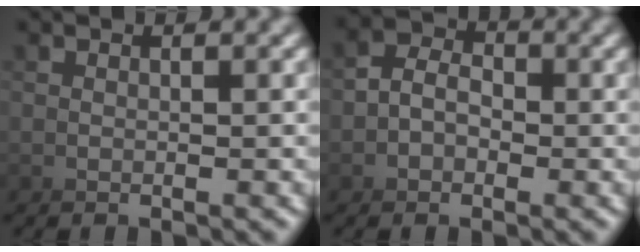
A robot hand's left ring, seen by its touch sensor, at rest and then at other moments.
{"total": 3.5, "force": [-2.1, 1.1, -2.6], "torque": [0.013, -0.011, -0.037]}